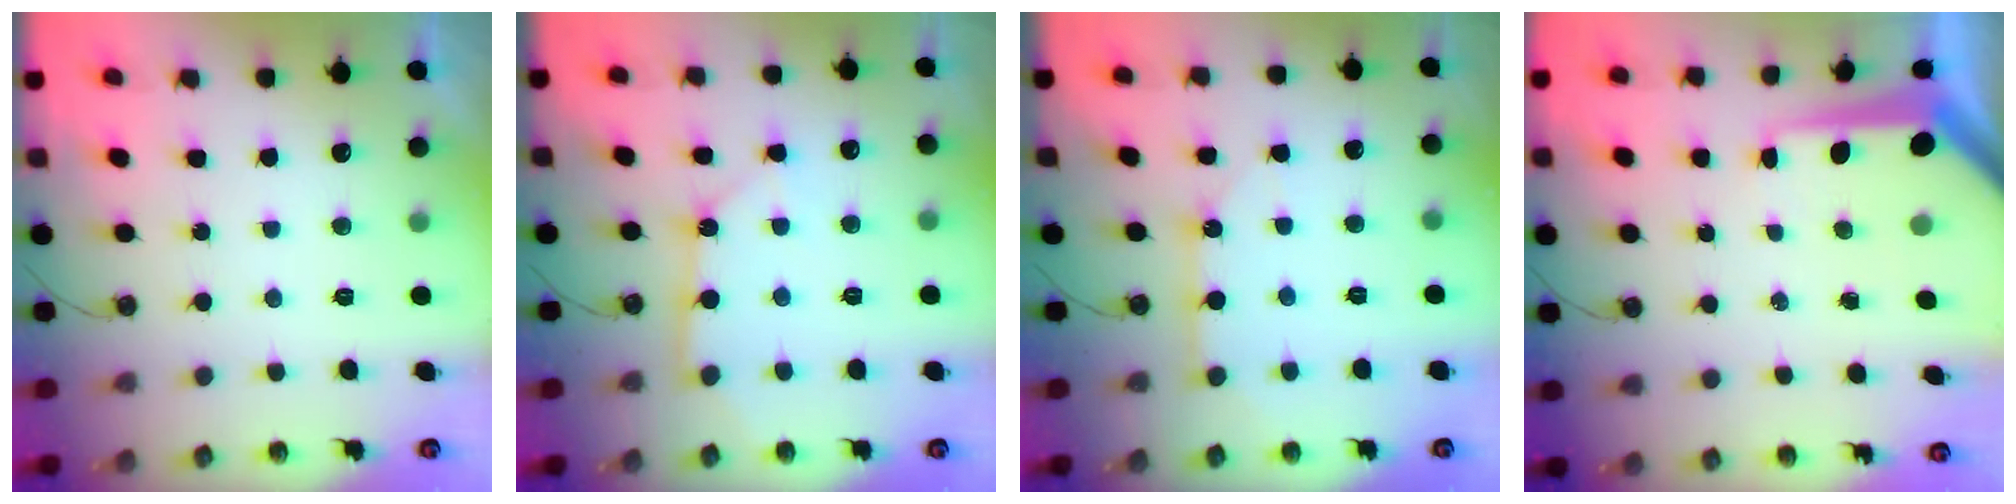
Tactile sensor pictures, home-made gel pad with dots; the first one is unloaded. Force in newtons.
{"total": 5.6, "press": 5.6, "slide": 0.4}
{"total": 7.7, "press": 7.6, "slide": 0.4}
{"total": 8.9, "press": 8.9, "slide": 0.9}